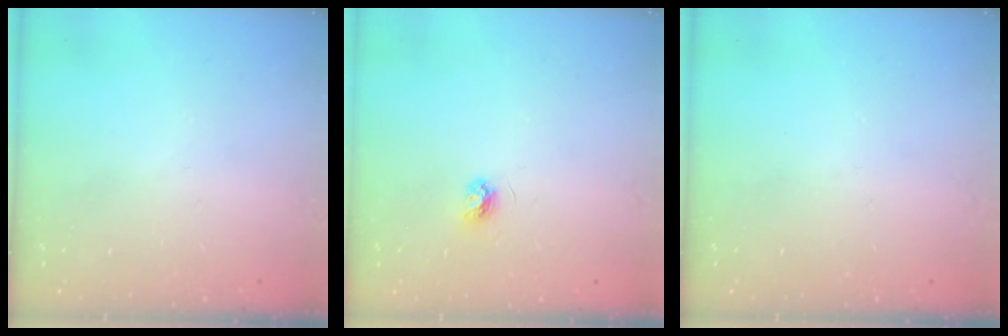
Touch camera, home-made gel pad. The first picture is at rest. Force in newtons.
{"total": 3.9, "press": 3.9, "slide": 0.5}
{"total": 0.0}